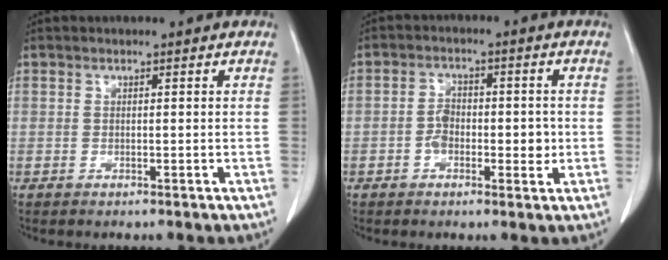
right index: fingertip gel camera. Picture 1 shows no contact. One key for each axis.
{"total": 5.1, "fx": -1.0, "fy": 2.9, "fz": 4.1, "tx": -0.063, "ty": 0.012, "tz": -0.015}